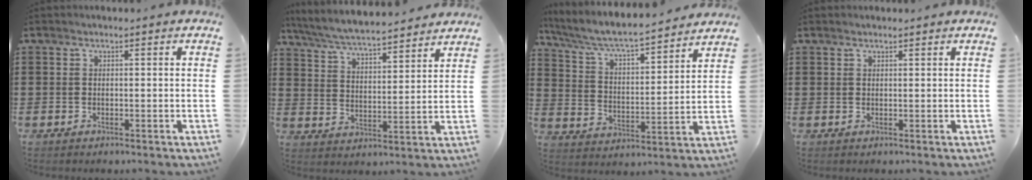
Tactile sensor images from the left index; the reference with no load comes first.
{"total": 6.0, "force": [5.7, 0.2, 1.8], "torque": [-0.061, -0.036, 0.097]}
{"total": 6.0, "force": [5.4, 0.4, 2.6], "torque": [-0.075, -0.037, 0.084]}
{"total": 0.8, "force": [0.7, 0.0, 0.2], "torque": [-0.004, -0.001, 0.015]}